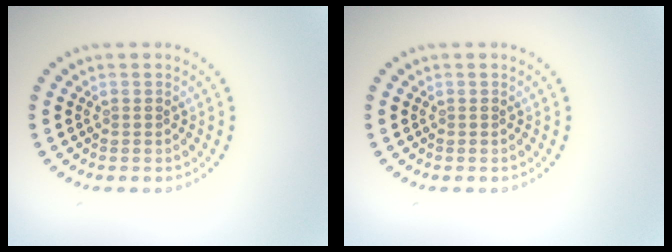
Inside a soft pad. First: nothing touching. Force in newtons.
{"total": 0.0}